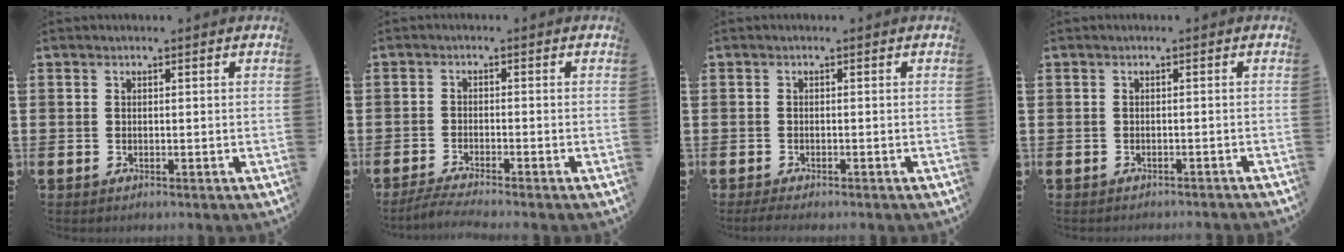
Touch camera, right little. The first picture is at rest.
{"total": 2.2, "force": [-1.8, -0.1, 1.2], "torque": [-0.018, 0.002, -0.034]}
{"total": 1.0, "force": [-0.7, 0.1, 0.7], "torque": [-0.013, -0.002, -0.015]}
{"total": 0.8, "force": [-0.7, -0.2, 0.0], "torque": [0.000, 0.000, -0.016]}